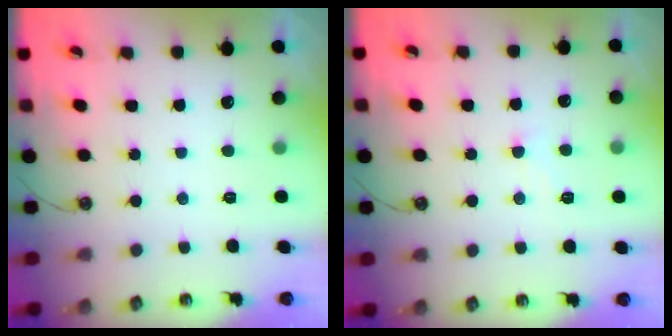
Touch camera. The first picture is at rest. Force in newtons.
{"total": 0.8, "press": 0.5, "slide": 0.6}